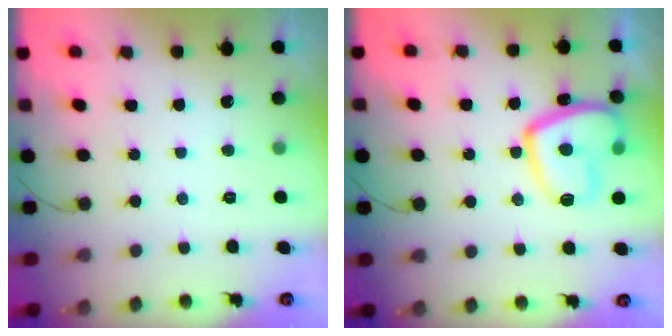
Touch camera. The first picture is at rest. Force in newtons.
{"total": 15.5, "press": 15.4, "slide": 1.7}